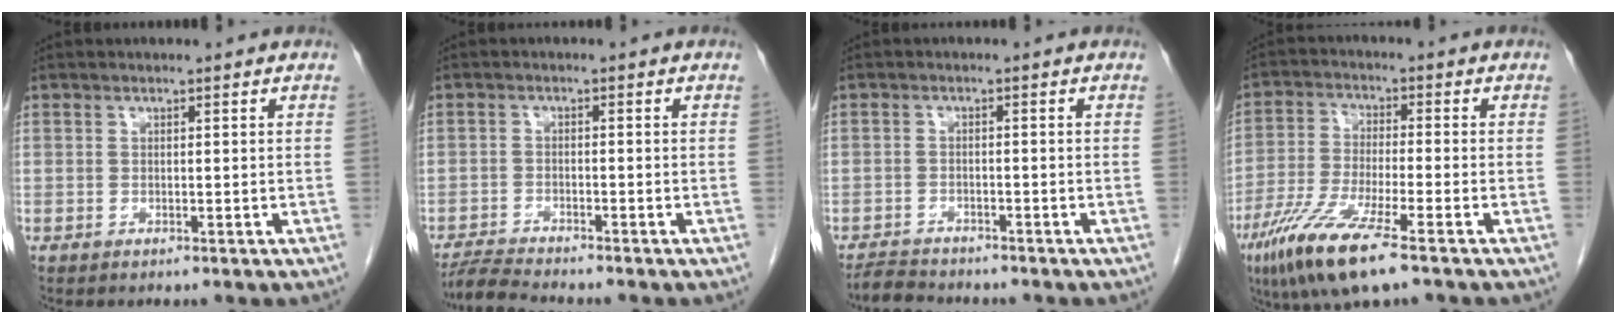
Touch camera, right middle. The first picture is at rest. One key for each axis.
{"total": 4.0, "fx": -3.9, "fy": -0.8, "fz": 0.7, "tx": -0.018, "ty": -0.023, "tz": -0.072}
{"total": 3.4, "fx": -3.4, "fy": 0.6, "fz": 0.3, "tx": -0.009, "ty": -0.013, "tz": -0.060}
{"total": 10.9, "fx": -6.6, "fy": 0.8, "fz": 8.6, "tx": -0.182, "ty": -0.030, "tz": -0.123}